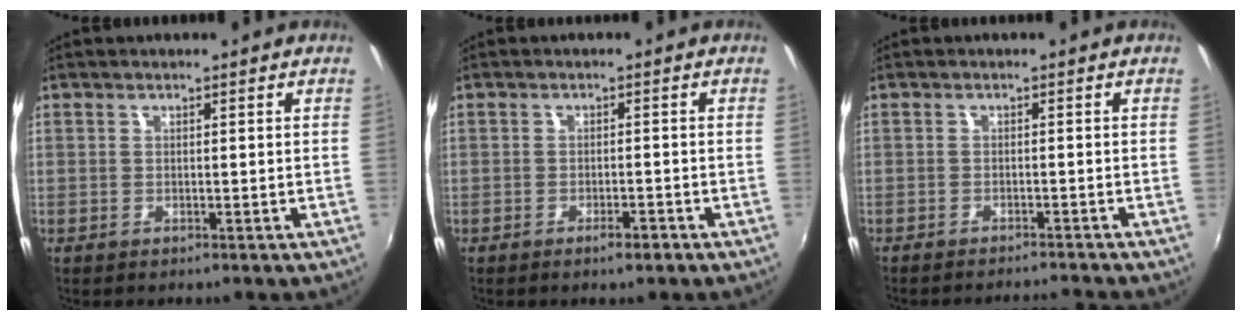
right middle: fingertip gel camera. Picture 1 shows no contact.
{"total": 2.0, "force": [-1.5, 0.5, 1.3], "torque": [-0.025, -0.002, -0.024]}
{"total": 5.7, "force": [-5.4, 0.1, 1.7], "torque": [-0.043, -0.009, -0.081]}